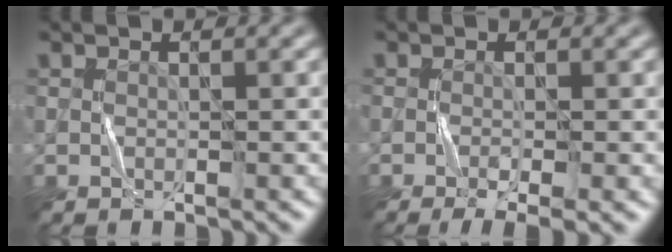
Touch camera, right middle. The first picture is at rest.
{"total": 3.2, "force": [-1.6, 0.6, 2.7], "torque": [-0.047, -0.004, -0.026]}